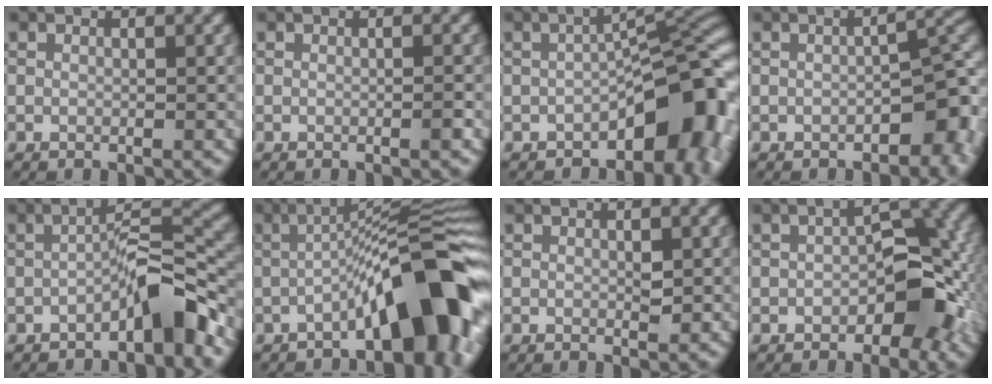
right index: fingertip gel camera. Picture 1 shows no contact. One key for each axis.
{"total": 0.5, "fx": -0.3, "fy": -0.1, "fz": 0.5, "tx": -0.007, "ty": 0.003, "tz": -0.005}
{"total": 8.9, "fx": -3.8, "fy": 3.8, "fz": 7.1, "tx": -0.070, "ty": 0.013, "tz": -0.065}
{"total": 4.8, "fx": -2.2, "fy": 2.2, "fz": 3.7, "tx": -0.031, "ty": 0.015, "tz": -0.034}
{"total": 5.1, "fx": -2.9, "fy": 0.9, "fz": 4.1, "tx": -0.061, "ty": 0.022, "tz": -0.055}
{"total": 10.5, "fx": -4.3, "fy": 2.4, "fz": 9.3, "tx": -0.116, "ty": 0.026, "tz": -0.073}
{"total": 0.9, "fx": 0.1, "fy": 0.3, "fz": 0.9, "tx": -0.013, "ty": -0.002, "tz": 0.001}
{"total": 6.7, "fx": -1.6, "fy": 3.6, "fz": 5.4, "tx": -0.057, "ty": 0.013, "tz": -0.031}